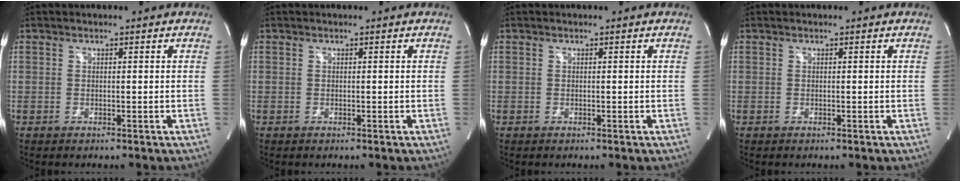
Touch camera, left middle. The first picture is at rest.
{"total": 0.0}
{"total": 0.0}
{"total": 0.0}